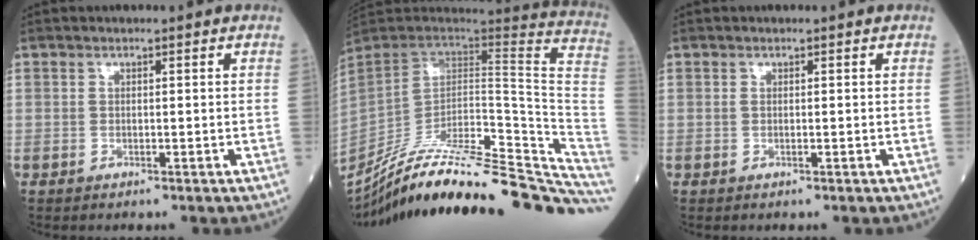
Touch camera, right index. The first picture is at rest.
{"total": 33.8, "force": [-30.5, 2.5, 14.5], "torque": [-0.116, -0.019, -0.428]}
{"total": 0.0}